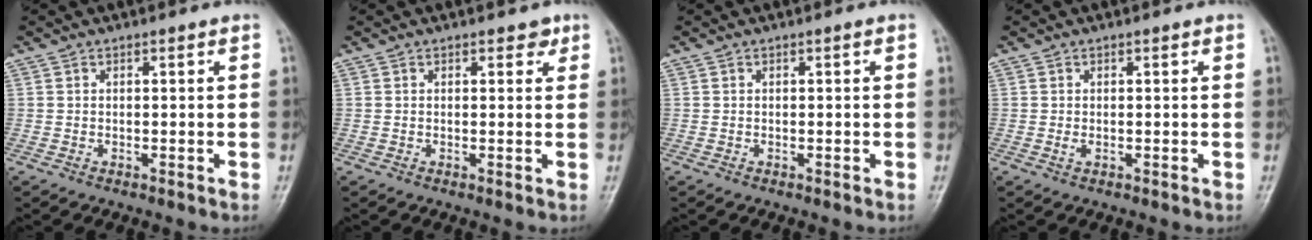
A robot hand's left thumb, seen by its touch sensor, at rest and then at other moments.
{"total": 1.8, "force": [1.2, 1.1, 0.8], "torque": [0.005, -0.004, 0.010]}
{"total": 0.0}
{"total": 0.9, "force": [0.2, 0.5, 0.8], "torque": [-0.014, -0.002, 0.004]}